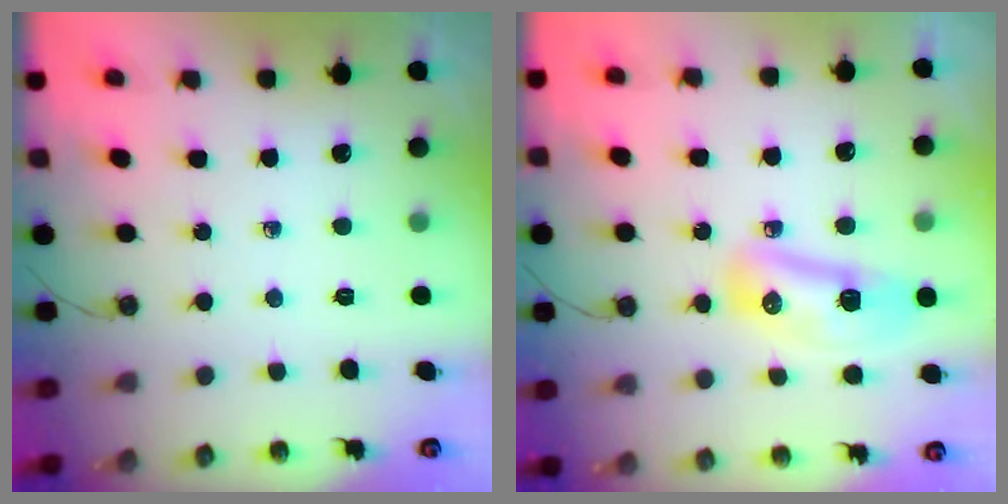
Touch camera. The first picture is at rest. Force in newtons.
{"total": 15.6, "press": 12.0, "slide": 10.0}